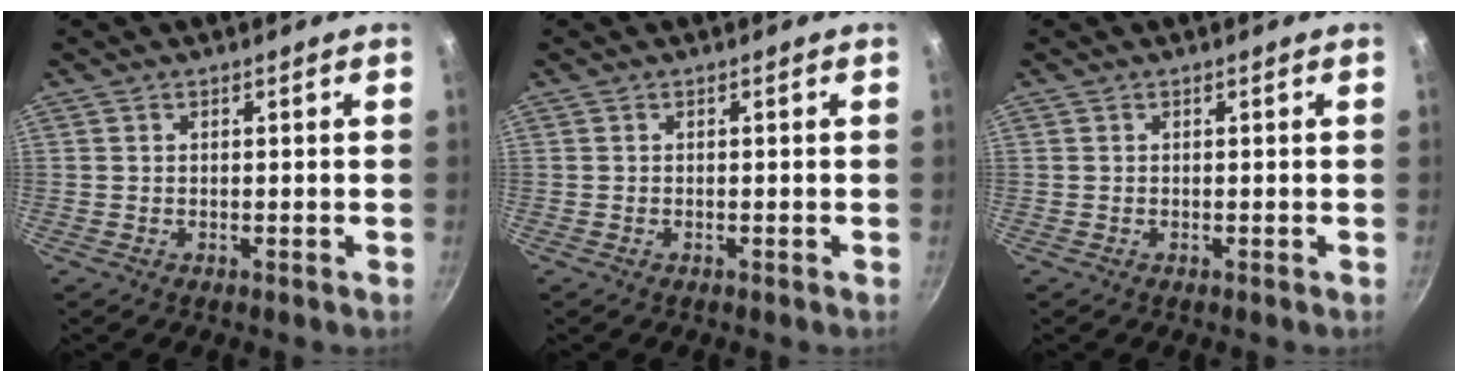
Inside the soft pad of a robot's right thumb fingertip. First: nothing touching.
{"total": 0.0}
{"total": 0.0}